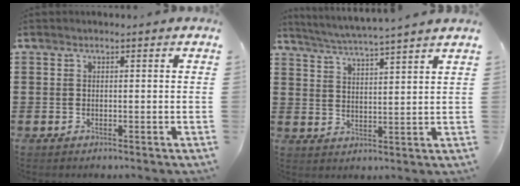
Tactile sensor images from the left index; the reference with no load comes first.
{"total": 4.1, "force": [3.8, -1.0, 1.2], "torque": [-0.038, -0.027, 0.063]}